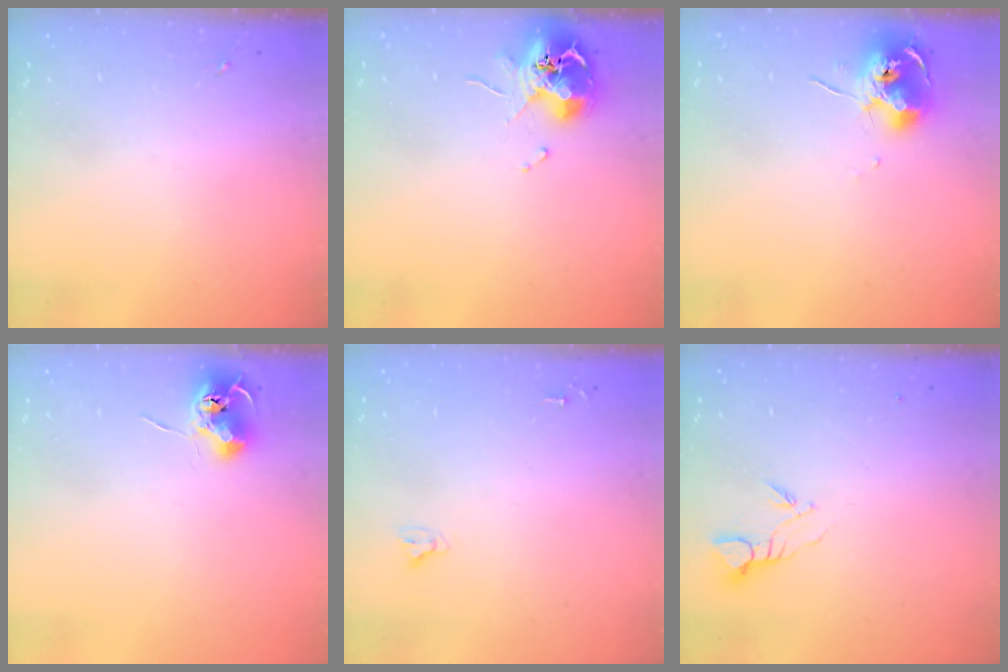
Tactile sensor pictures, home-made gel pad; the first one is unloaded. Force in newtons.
{"total": 12.3, "press": 12.2, "slide": 1.6}
{"total": 10.5, "press": 10.4, "slide": 1.0}
{"total": 7.8, "press": 7.8, "slide": 0.8}
{"total": 2.7, "press": 2.7, "slide": 0.2}
{"total": 3.7, "press": 3.7, "slide": 0.1}